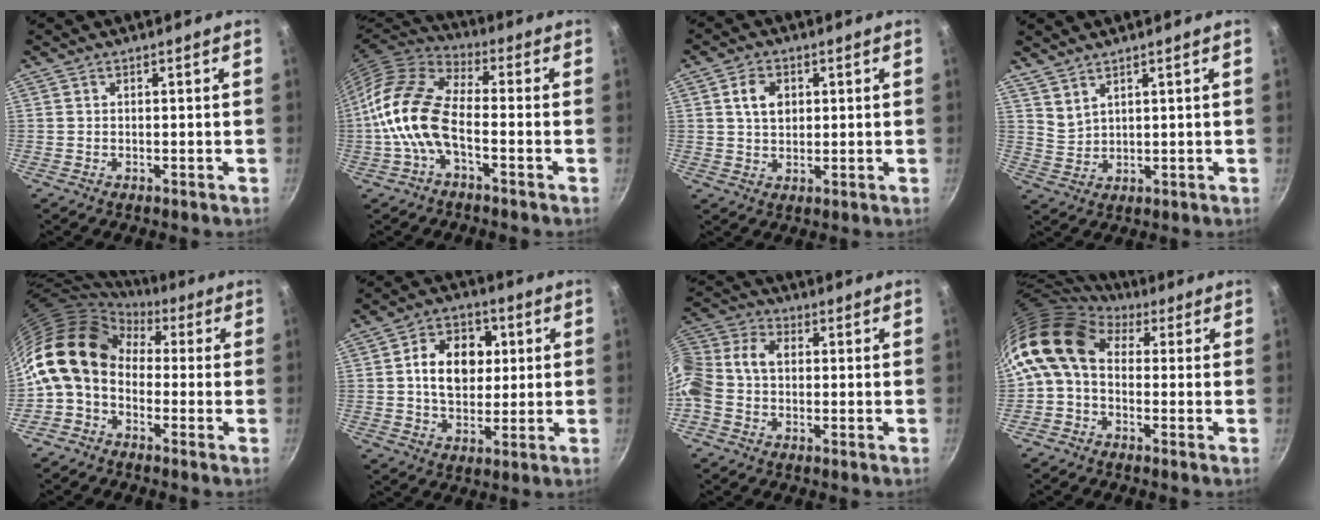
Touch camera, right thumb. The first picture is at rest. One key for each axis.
{"total": 12.9, "fx": -3.3, "fy": 6.4, "fz": 10.8, "tx": -0.209, "ty": 0.034, "tz": -0.082}
{"total": 5.2, "fx": 1.4, "fy": 3.8, "fz": 3.3, "tx": -0.042, "ty": -0.002, "tz": 0.026}
{"total": 3.3, "fx": 2.9, "fy": 1.0, "fz": 1.3, "tx": -0.023, "ty": -0.023, "tz": 0.064}
{"total": 13.3, "fx": 0.5, "fy": 9.8, "fz": 9.0, "tx": -0.143, "ty": 0.031, "tz": -0.017}
{"total": 12.1, "fx": 1.8, "fy": 9.0, "fz": 7.9, "tx": -0.088, "ty": 0.008, "tz": 0.023}
{"total": 11.9, "fx": -0.7, "fy": 8.8, "fz": 8.1, "tx": -0.165, "ty": 0.044, "tz": -0.036}
{"total": 11.3, "fx": 1.7, "fy": 8.0, "fz": 7.8, "tx": -0.138, "ty": 0.022, "tz": 0.008}